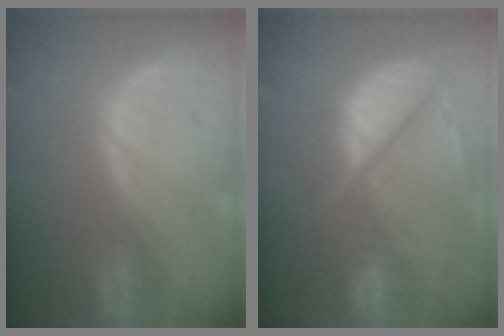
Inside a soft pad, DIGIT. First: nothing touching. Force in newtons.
{"total": 11.0, "press": 9.1, "slide": 6.2}